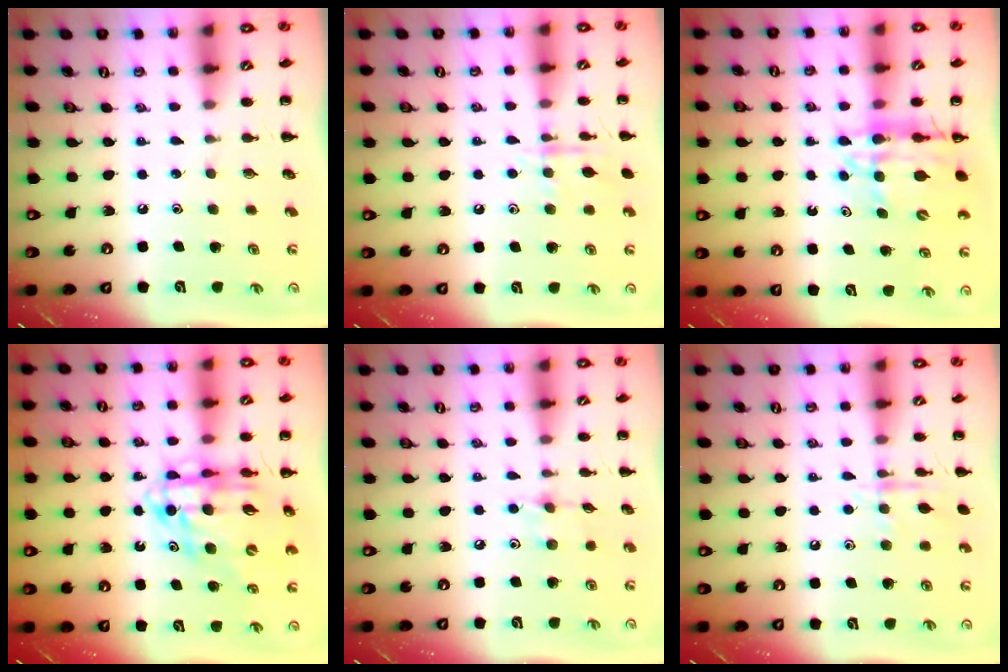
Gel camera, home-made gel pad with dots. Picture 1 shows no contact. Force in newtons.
{"total": 8.8, "press": 8.8, "slide": 0.6}
{"total": 11.6, "press": 11.1, "slide": 3.3}
{"total": 15.1, "press": 14.5, "slide": 4.2}
{"total": 5.1, "press": 5.0, "slide": 1.0}
{"total": 8.8, "press": 8.8, "slide": 0.6}